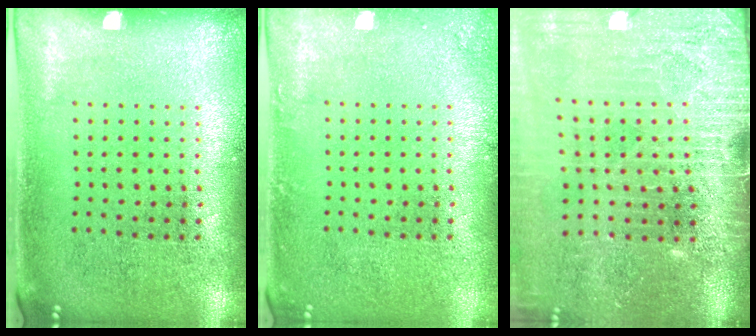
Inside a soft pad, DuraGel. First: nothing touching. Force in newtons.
{"total": 1.0, "press": 1.0, "slide": 0.2}
{"total": 4.2, "press": 3.6, "slide": 2.0}